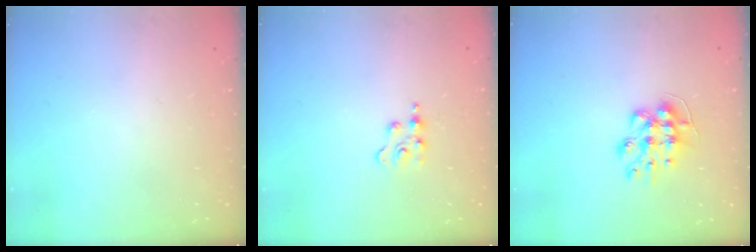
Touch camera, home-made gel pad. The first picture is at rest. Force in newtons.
{"total": 3.0, "press": 3.0, "slide": 0.5}
{"total": 9.2, "press": 9.2, "slide": 0.2}